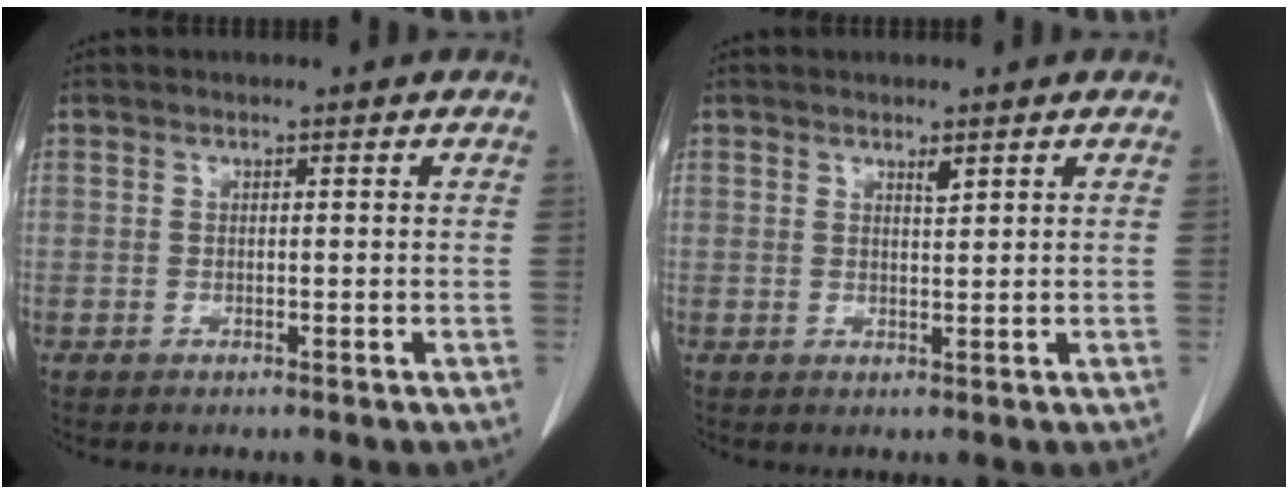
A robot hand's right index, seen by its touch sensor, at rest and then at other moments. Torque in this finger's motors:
{"motor_torque": [0.08, 0.04, 0.00, 0.02]}